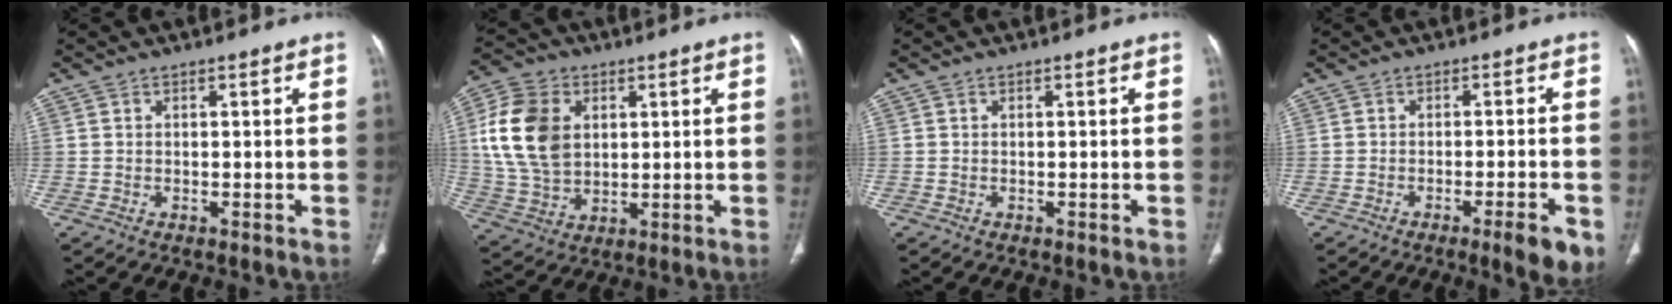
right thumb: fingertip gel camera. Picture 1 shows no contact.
{"total": 14.5, "force": [3.2, 10.3, 9.7], "torque": [-0.177, -0.002, 0.063]}
{"total": 0.0}
{"total": 6.2, "force": [-3.2, 0.9, 5.3], "torque": [-0.068, 0.003, -0.042]}